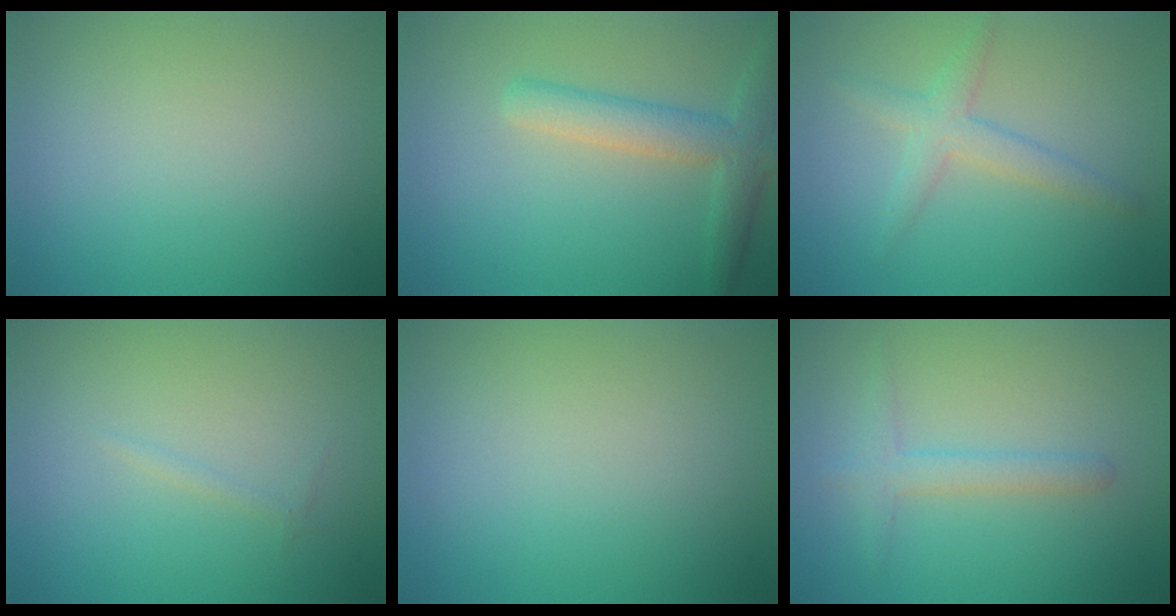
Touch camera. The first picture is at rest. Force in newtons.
{"total": 3.9, "press": 3.9, "slide": 0.2}
{"total": 2.6, "press": 2.6, "slide": 0.2}
{"total": 0.5, "press": 0.5, "slide": 0.0}
{"total": 0.0}
{"total": 2.0, "press": 2.0, "slide": 0.1}